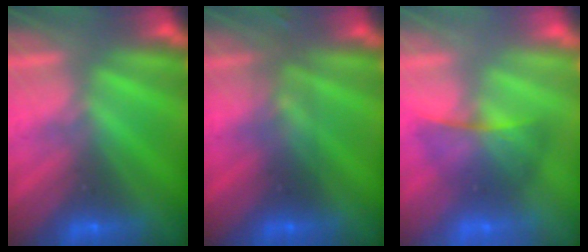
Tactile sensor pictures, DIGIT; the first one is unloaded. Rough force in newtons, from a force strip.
{"total": 2.8}
{"total": 2.2}